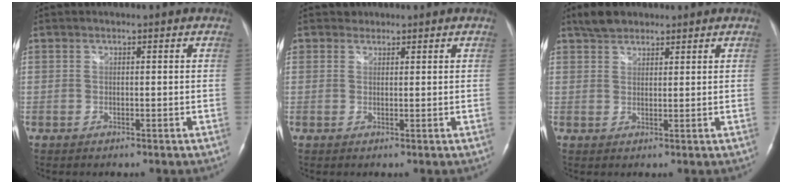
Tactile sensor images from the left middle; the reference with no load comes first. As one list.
[{"total": 1.1, "force": [0.8, 0.7, -0.2], "torque": [0.005, -0.002, 0.009]}, {"total": 3.9, "force": [3.1, 1.9, 1.3], "torque": [-0.031, 0.013, 0.057]}]